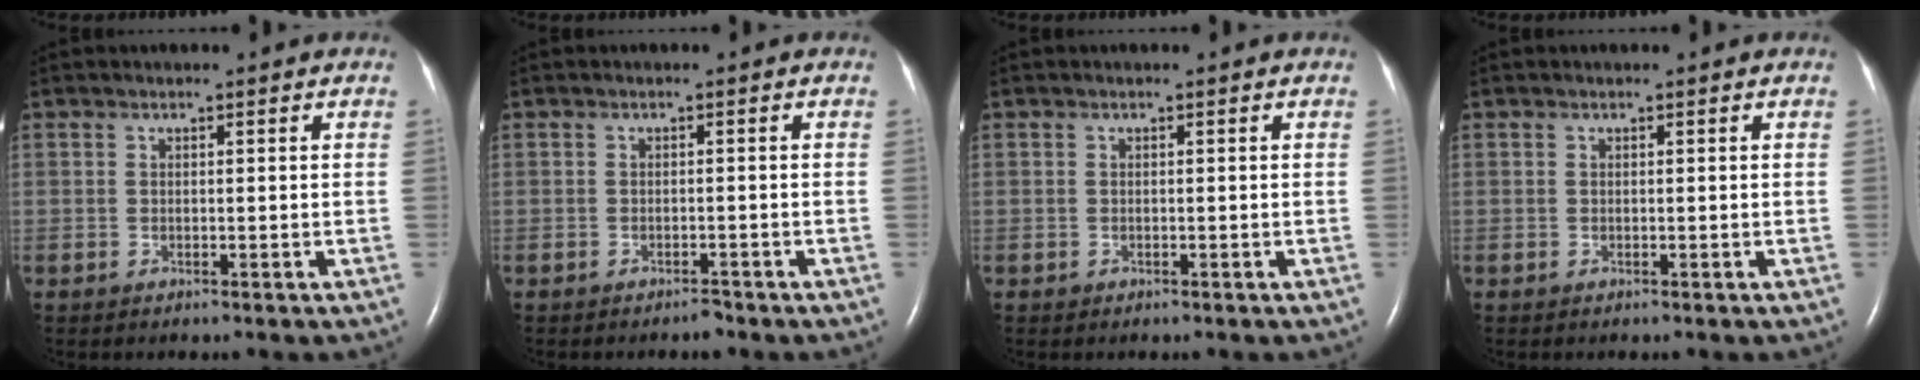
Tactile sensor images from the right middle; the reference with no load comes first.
{"total": 1.1, "force": [-1.0, 0.3, 0.4], "torque": [-0.008, -0.001, -0.012]}
{"total": 0.0}
{"total": 0.0}